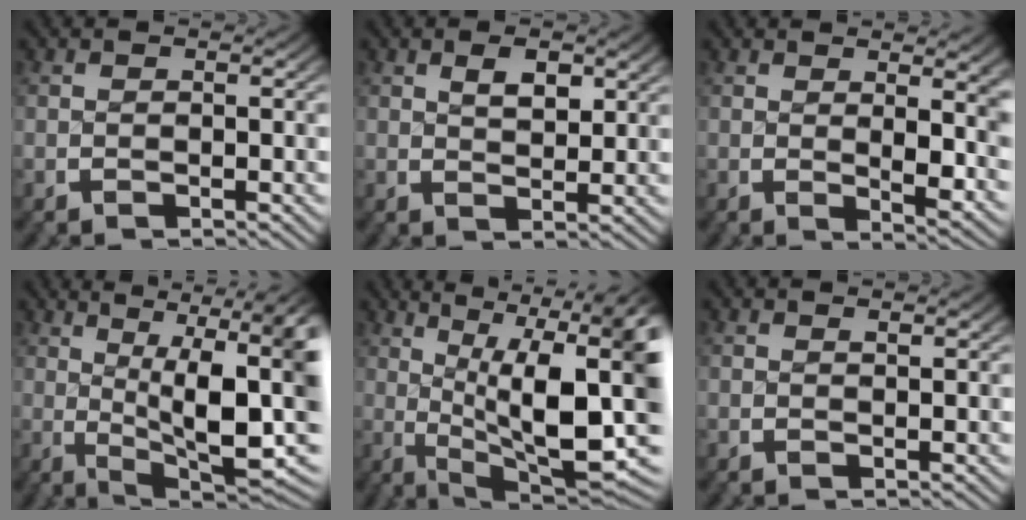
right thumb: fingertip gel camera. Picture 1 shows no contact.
{"total": 2.2, "force": [1.2, 0.9, 1.6], "torque": [-0.018, -0.001, 0.027]}
{"total": 4.7, "force": [0.9, 1.7, 4.3], "torque": [-0.051, -0.014, 0.020]}
{"total": 13.4, "force": [0.8, 7.5, 11.1], "torque": [-0.170, -0.046, 0.029]}
{"total": 15.1, "force": [0.3, 8.3, 12.6], "torque": [-0.201, -0.045, 0.021]}
{"total": 0.6, "force": [0.6, 0.0, 0.2], "torque": [-0.002, -0.001, 0.013]}